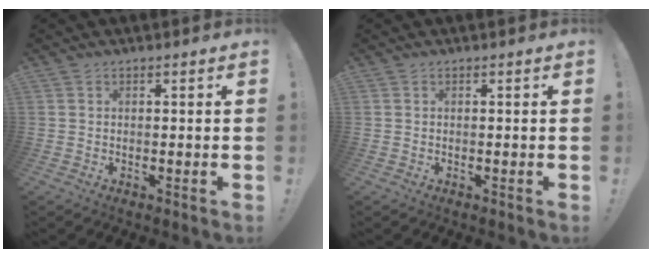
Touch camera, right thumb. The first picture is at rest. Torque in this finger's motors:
{"motor_torque": [0.00, 0.00, -0.09, 0.13, 0.00]}